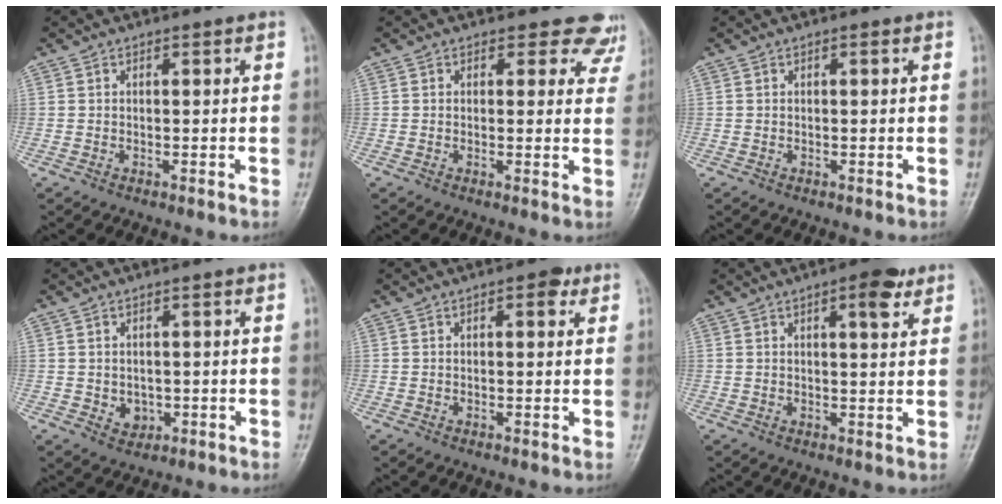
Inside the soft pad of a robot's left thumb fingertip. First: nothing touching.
{"total": 6.3, "force": [5.4, 3.3, -0.1], "torque": [0.054, -0.024, 0.031]}
{"total": 0.0}
{"total": 2.8, "force": [-0.5, 2.5, 1.3], "torque": [-0.006, 0.000, 0.002]}
{"total": 2.7, "force": [1.2, 1.3, 2.1], "torque": [-0.020, 0.001, 0.011]}
{"total": 5.5, "force": [3.0, 1.8, 4.2], "torque": [-0.048, -0.011, 0.037]}